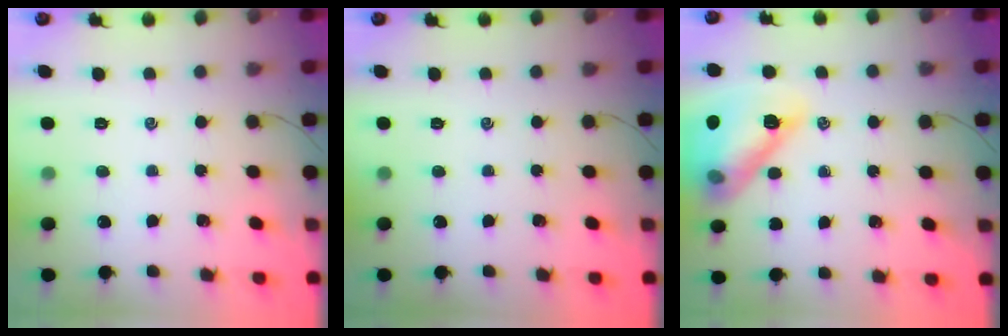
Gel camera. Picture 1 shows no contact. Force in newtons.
{"total": 0.0}
{"total": 16.4, "press": 16.4, "slide": 1.2}